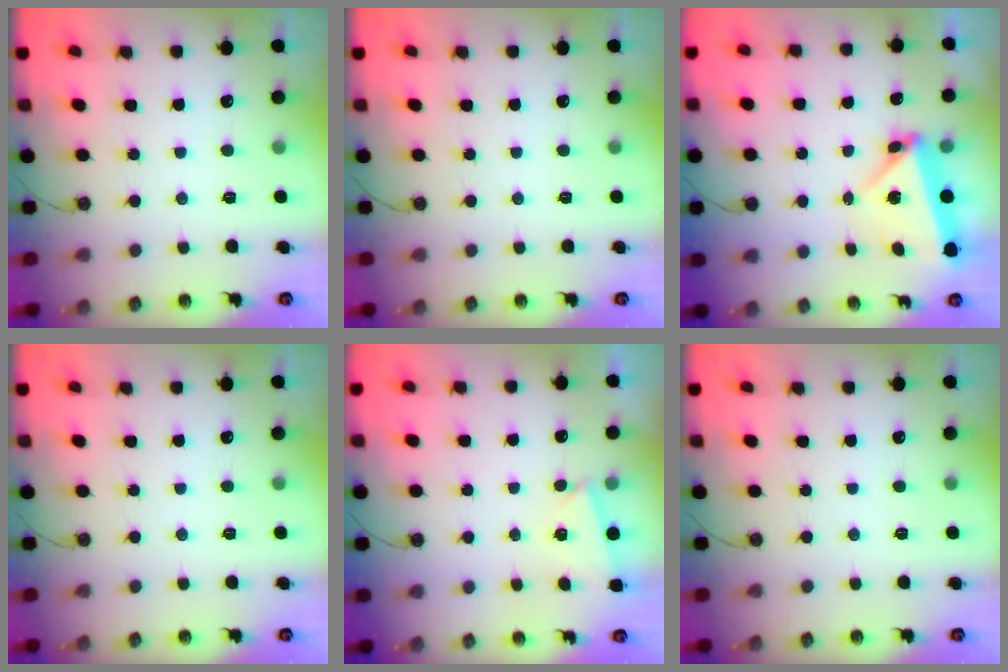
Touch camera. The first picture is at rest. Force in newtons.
{"total": 0.0}
{"total": 6.0, "press": 4.6, "slide": 3.9}
{"total": 0.0}
{"total": 2.9, "press": 2.1, "slide": 2.0}
{"total": 0.0}